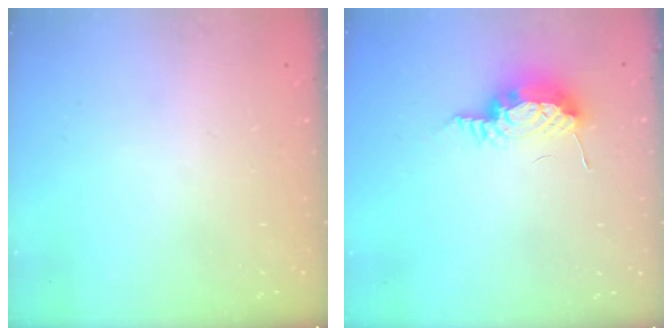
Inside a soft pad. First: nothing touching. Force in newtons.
{"total": 15.9, "press": 11.3, "slide": 11.3}